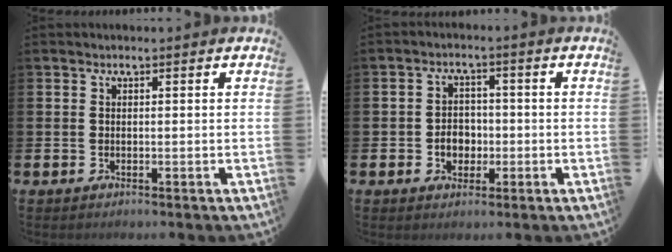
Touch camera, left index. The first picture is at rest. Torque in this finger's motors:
{"motor_torque": [0.22, 0.37, 0.07, 0.08]}